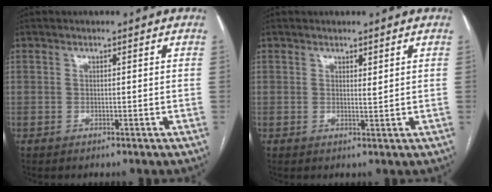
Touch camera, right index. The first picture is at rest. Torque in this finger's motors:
{"motor_torque": [-0.11, 0.23, -0.01, 0.00]}